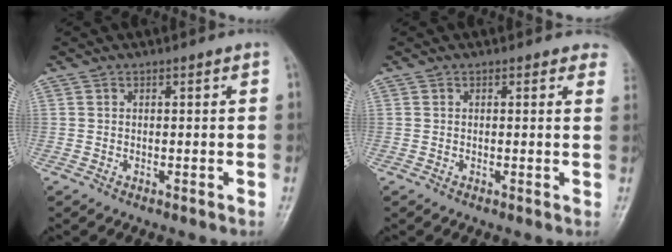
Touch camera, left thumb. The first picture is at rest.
{"total": 2.6, "force": [2.2, 1.2, 0.6], "torque": [0.019, -0.007, 0.001]}